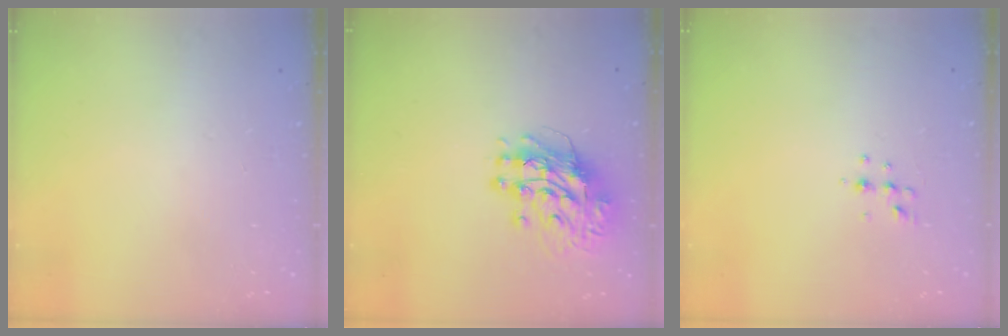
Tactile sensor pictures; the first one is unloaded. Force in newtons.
{"total": 12.0, "press": 11.9, "slide": 1.7}
{"total": 3.8, "press": 3.6, "slide": 1.4}